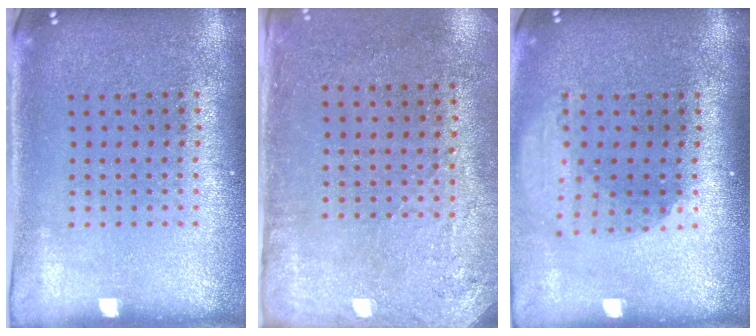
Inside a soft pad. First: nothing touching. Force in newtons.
{"total": 2.9, "press": 2.3, "slide": 1.6}
{"total": 1.9, "press": 1.5, "slide": 1.3}